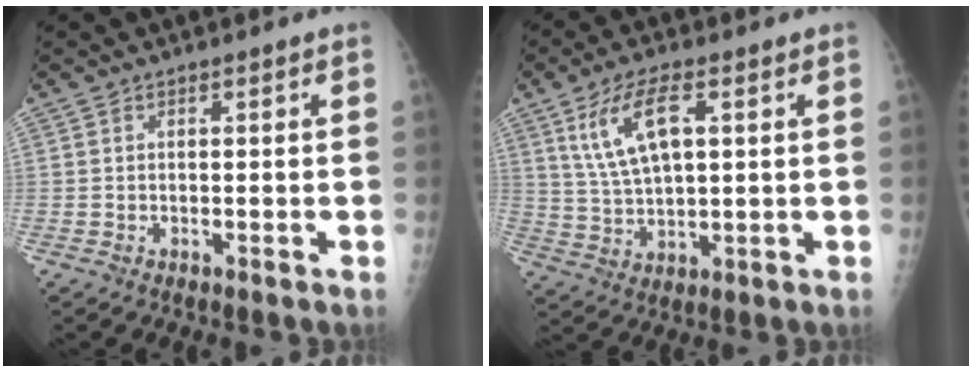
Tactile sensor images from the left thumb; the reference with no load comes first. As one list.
[{"total": 11.1, "force": [4.0, 4.9, 9.1], "torque": [-0.170, -0.003, 0.083]}]